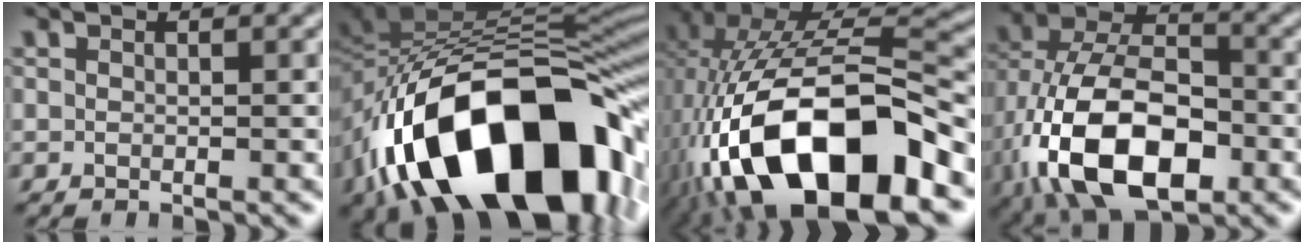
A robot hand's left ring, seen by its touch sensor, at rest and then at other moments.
{"total": 18.0, "force": [-7.7, 9.7, 13.0], "torque": [-0.222, -0.005, -0.126]}
{"total": 16.5, "force": [-6.5, 7.6, 13.1], "torque": [-0.236, -0.007, -0.097]}
{"total": 14.1, "force": [-5.0, 7.8, 10.7], "torque": [-0.203, -0.015, -0.095]}